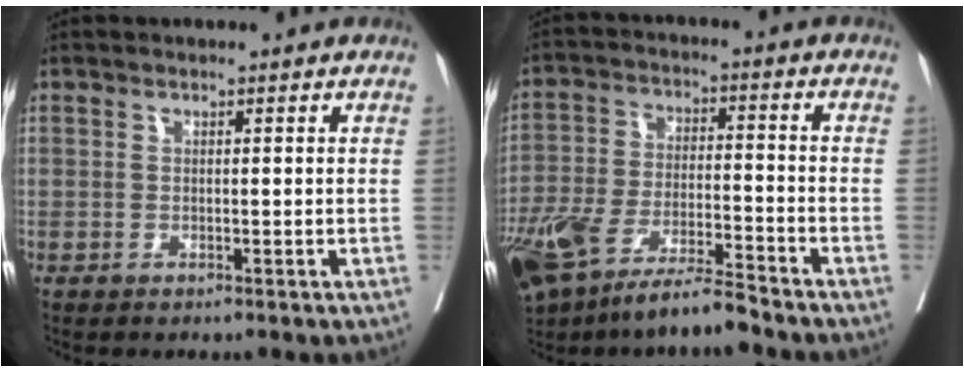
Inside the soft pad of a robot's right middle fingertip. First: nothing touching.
{"total": 13.6, "force": [-10.1, 2.2, 8.8], "torque": [-0.172, -0.027, -0.187]}